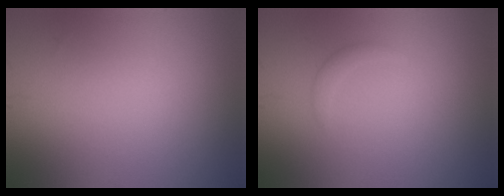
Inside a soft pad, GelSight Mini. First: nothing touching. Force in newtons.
{"total": 0.9, "press": 0.9, "slide": 0.1}